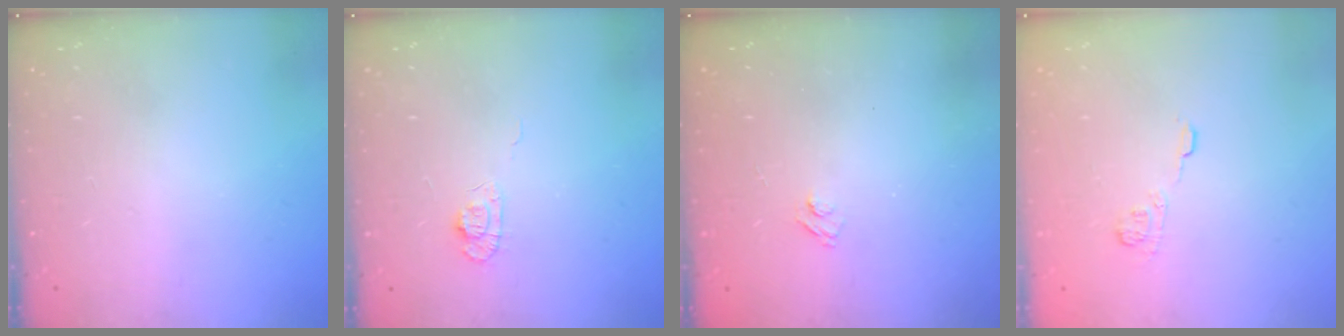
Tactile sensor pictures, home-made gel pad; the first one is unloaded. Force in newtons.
{"total": 5.6, "press": 5.6, "slide": 0.7}
{"total": 2.7, "press": 2.5, "slide": 0.9}
{"total": 4.1, "press": 3.8, "slide": 1.5}